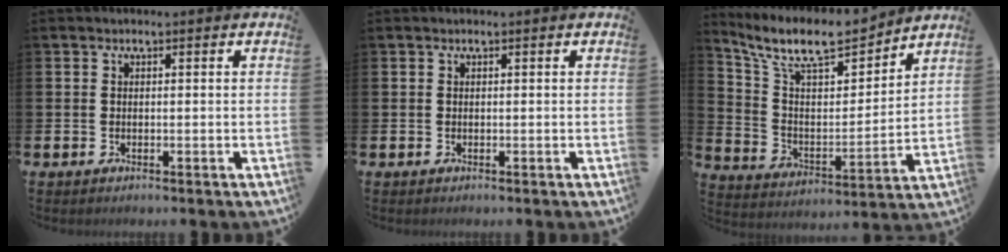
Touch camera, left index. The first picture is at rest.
{"total": 0.0}
{"total": 10.6, "force": [9.3, 3.0, 4.1], "torque": [-0.117, -0.062, 0.163]}